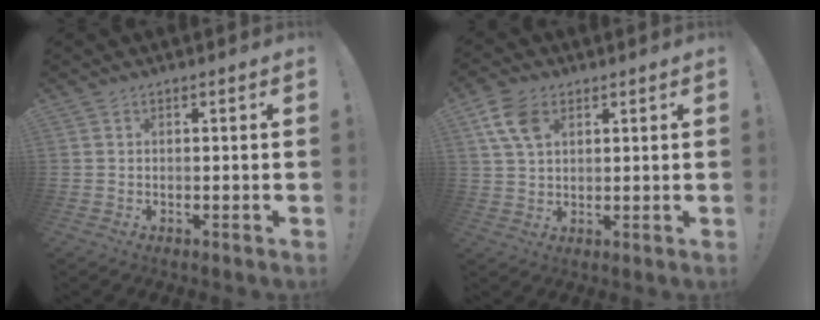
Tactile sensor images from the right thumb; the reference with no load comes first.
{"total": 8.6, "force": [3.6, 5.5, 5.6], "torque": [-0.111, -0.005, 0.069]}